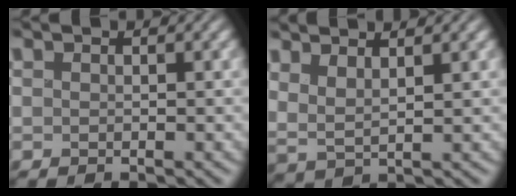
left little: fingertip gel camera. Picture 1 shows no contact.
{"total": 3.3, "force": [2.1, 0.9, 2.4], "torque": [-0.046, 0.006, 0.032]}